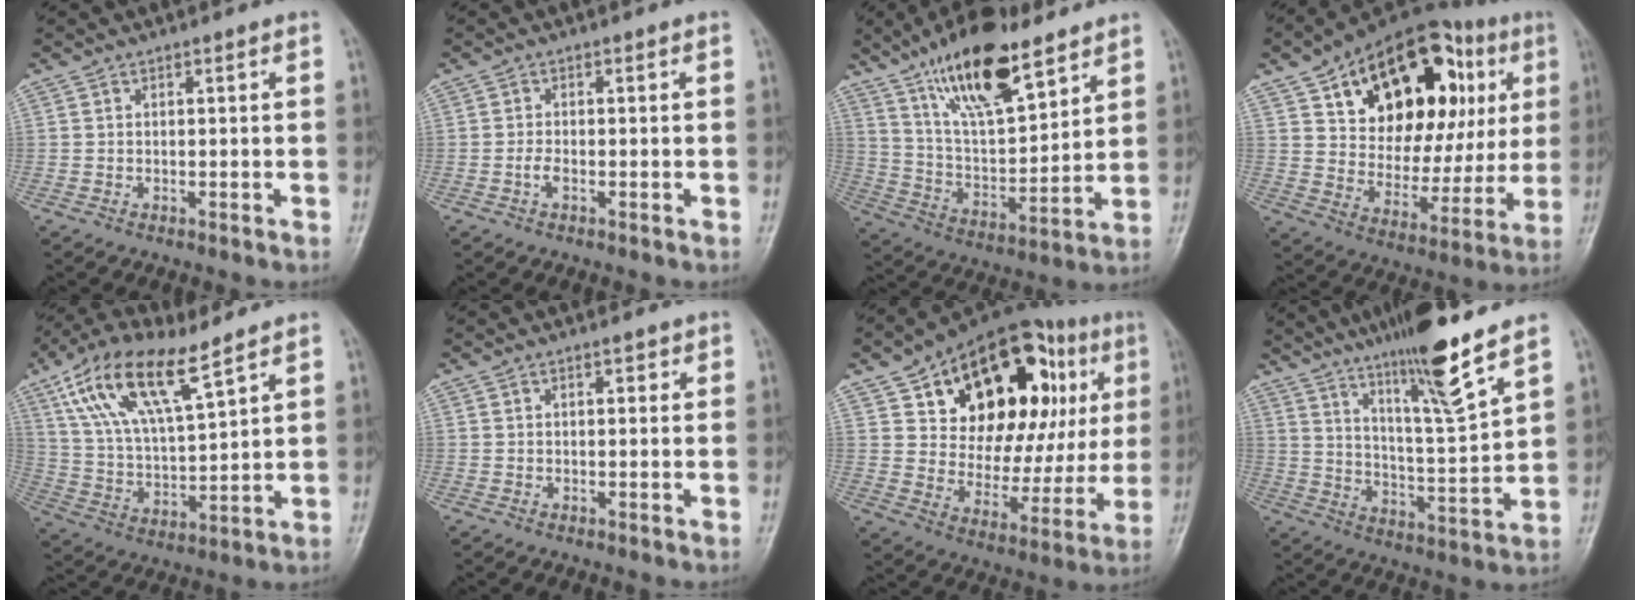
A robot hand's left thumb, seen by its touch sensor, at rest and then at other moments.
{"total": 1.5, "force": [-0.6, 0.7, 1.1], "torque": [-0.024, 0.003, -0.015]}
{"total": 19.0, "force": [12.3, 6.9, 12.7], "torque": [-0.187, -0.060, 0.226]}
{"total": 29.7, "force": [10.9, 17.1, 21.7], "torque": [-0.272, 0.013, 0.174]}
{"total": 16.6, "force": [9.7, 6.0, 12.1], "torque": [-0.219, -0.024, 0.189]}
{"total": 1.3, "force": [0.7, 0.8, 0.8], "torque": [-0.002, 0.000, 0.006]}
{"total": 30.3, "force": [10.9, 16.9, 22.6], "torque": [-0.279, 0.012, 0.173]}
{"total": 14.9, "force": [10.6, 0.7, 10.5], "torque": [-0.173, -0.065, 0.183]}